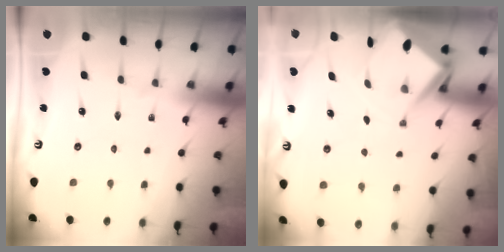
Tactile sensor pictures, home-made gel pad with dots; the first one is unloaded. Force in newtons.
{"total": 7.4, "press": 7.3, "slide": 0.8}